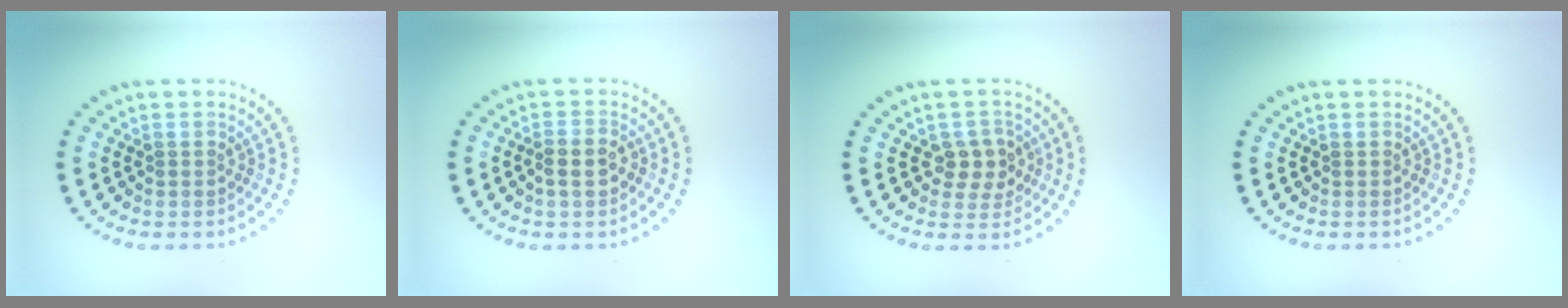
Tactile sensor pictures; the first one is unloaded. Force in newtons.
{"total": 2.1, "press": 2.0, "slide": 0.6}
{"total": 2.7, "press": 2.6, "slide": 0.7}
{"total": 0.0}